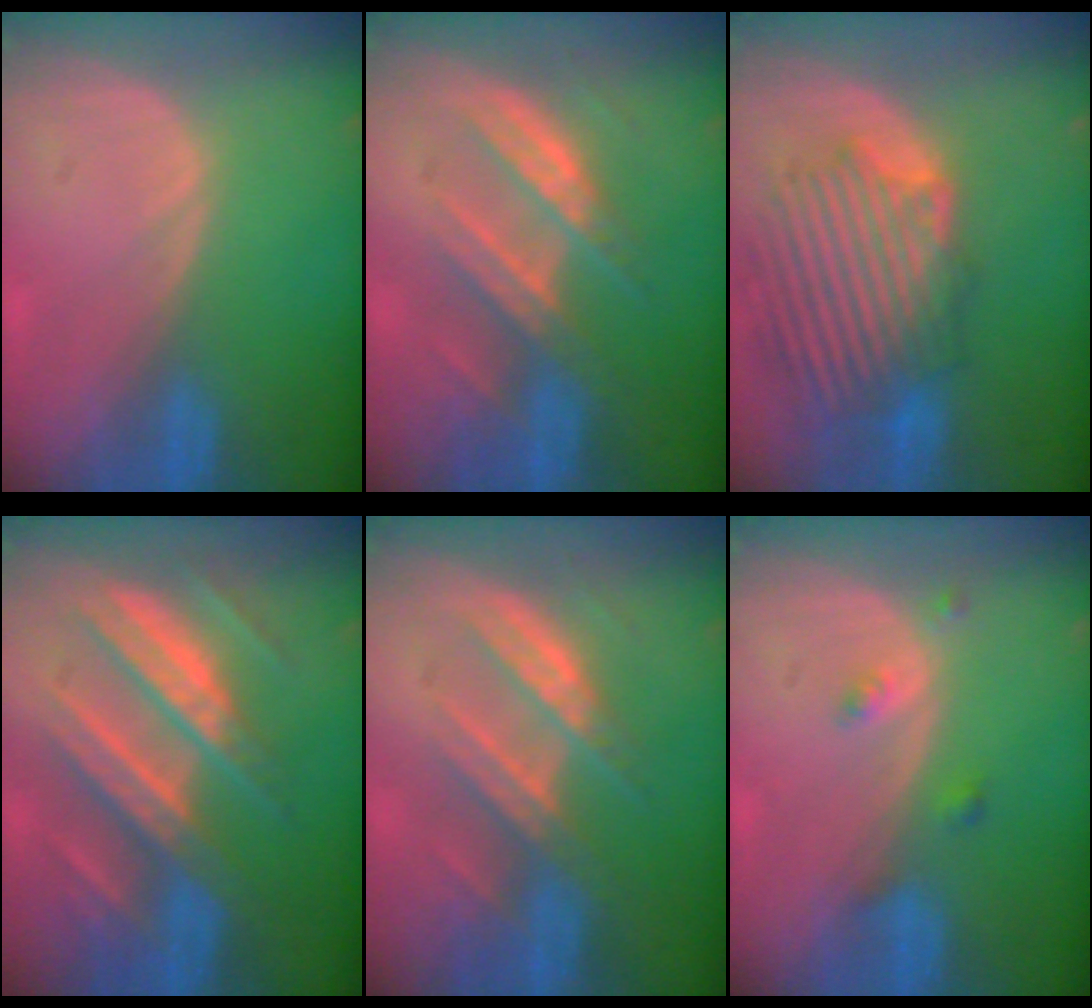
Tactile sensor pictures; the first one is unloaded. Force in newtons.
{"total": 7.4, "press": 7.2, "slide": 1.9}
{"total": 10.3, "press": 10.0, "slide": 2.3}
{"total": 10.7, "press": 10.7, "slide": 1.0}
{"total": 7.4, "press": 7.2, "slide": 1.9}
{"total": 2.1, "press": 2.1, "slide": 0.2}